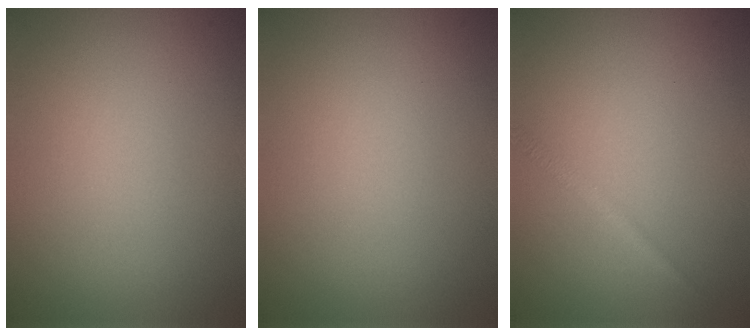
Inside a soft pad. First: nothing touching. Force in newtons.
{"total": 0.0}
{"total": 1.2, "press": 1.2, "slide": 0.0}